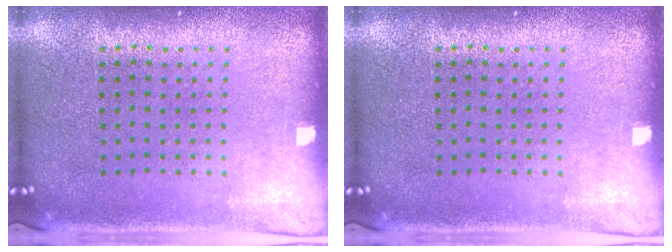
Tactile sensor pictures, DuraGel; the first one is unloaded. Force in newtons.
{"total": 0.0}